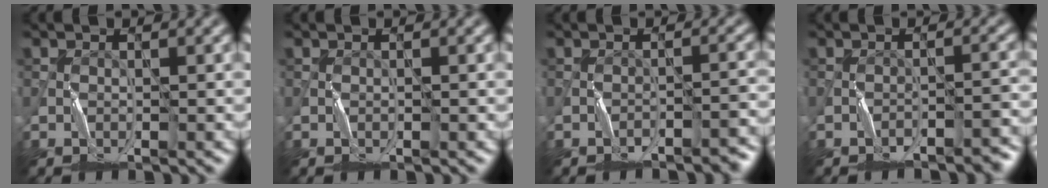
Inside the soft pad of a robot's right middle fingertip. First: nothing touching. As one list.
[{"total": 0.0}, {"total": 2.5, "force": [-2.2, 0.4, 1.1], "torque": [-0.012, 0.013, -0.031]}, {"total": 2.8, "force": [-2.5, 0.4, 1.3], "torque": [-0.015, 0.014, -0.035]}]